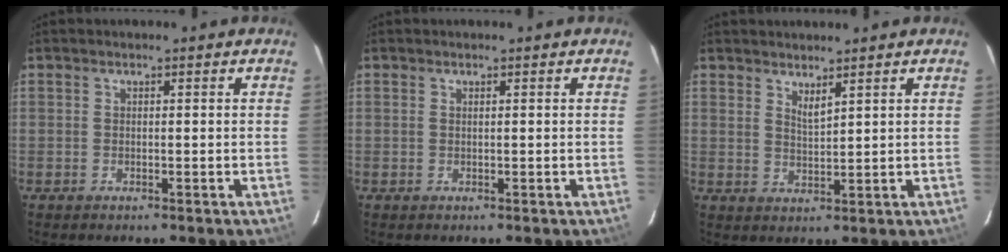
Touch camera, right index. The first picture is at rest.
{"total": 0.0}
{"total": 2.7, "force": [2.2, 0.3, 1.4], "torque": [-0.024, -0.003, 0.038]}